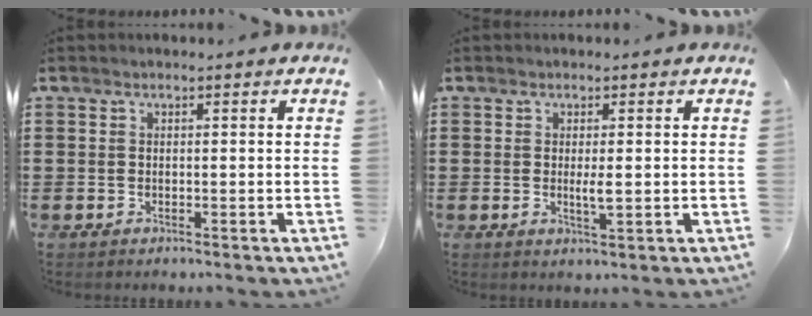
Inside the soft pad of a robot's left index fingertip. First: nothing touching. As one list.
[{"total": 2.3, "force": [0.1, 0.4, 2.2], "torque": [-0.033, -0.009, 0.001]}]